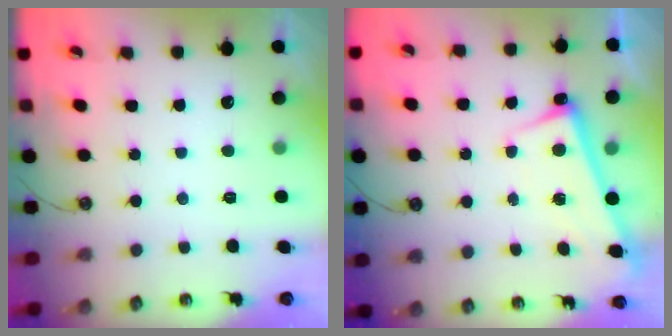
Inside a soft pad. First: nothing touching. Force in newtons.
{"total": 2.8, "press": 2.7, "slide": 0.5}